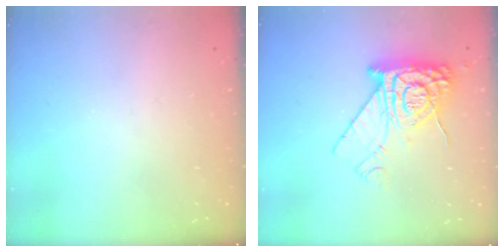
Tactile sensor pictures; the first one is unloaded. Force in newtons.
{"total": 13.9, "press": 13.8, "slide": 1.4}